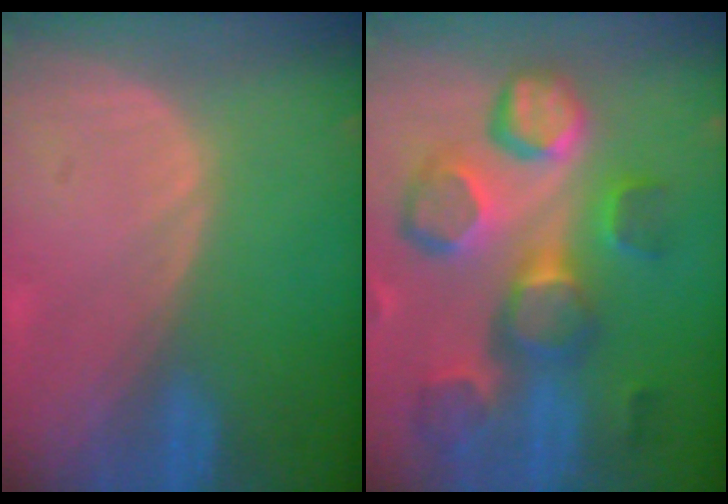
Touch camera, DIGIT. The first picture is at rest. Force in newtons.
{"total": 12.7, "press": 11.2, "slide": 6.0}